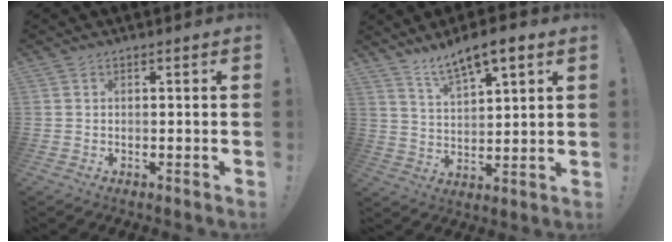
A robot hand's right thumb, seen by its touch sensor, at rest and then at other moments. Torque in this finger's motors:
{"motor_torque": [-0.01, 0.08, 0.07, 0.19, 0.15]}